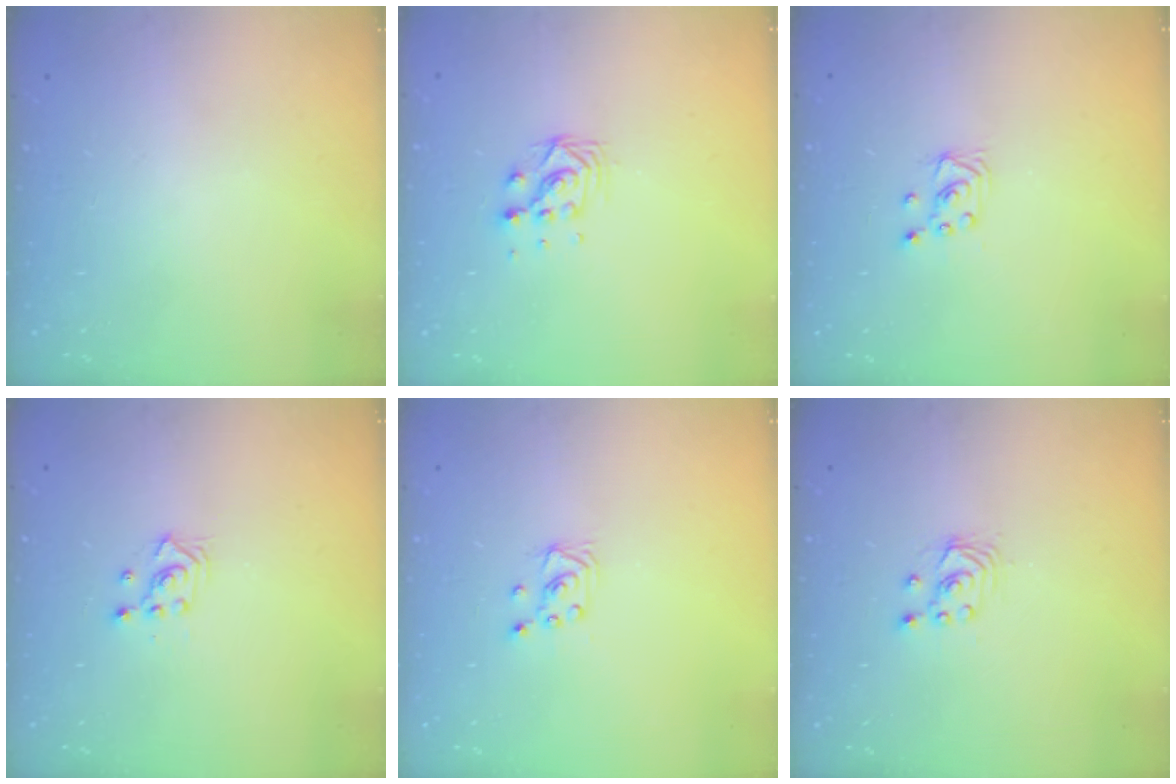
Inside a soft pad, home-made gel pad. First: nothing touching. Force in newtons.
{"total": 6.8, "press": 6.8, "slide": 0.4}
{"total": 2.0, "press": 2.0, "slide": 0.2}
{"total": 2.3, "press": 2.3, "slide": 0.3}
{"total": 2.0, "press": 2.0, "slide": 0.2}
{"total": 1.7, "press": 1.7, "slide": 0.2}